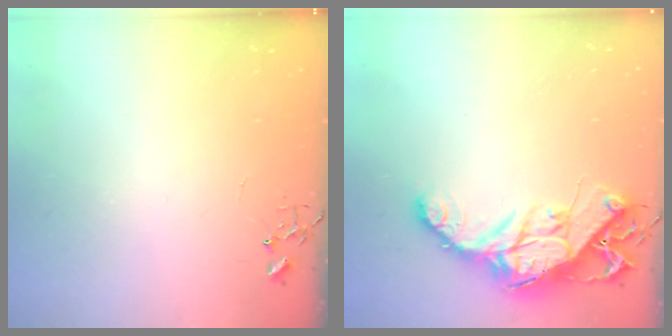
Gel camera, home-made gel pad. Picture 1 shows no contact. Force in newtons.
{"total": 16.1, "press": 16.1, "slide": 1.6}